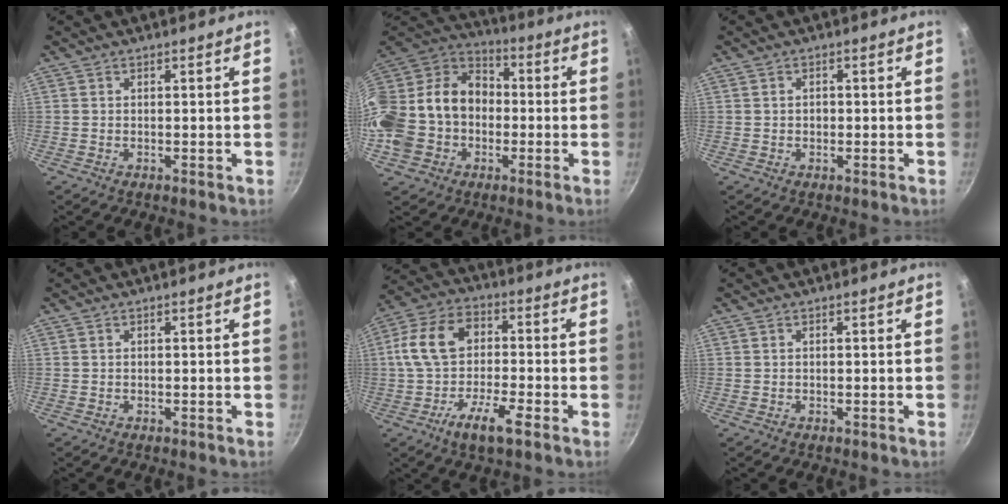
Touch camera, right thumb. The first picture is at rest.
{"total": 23.4, "force": [-3.6, 19.0, 13.1], "torque": [-0.264, 0.063, -0.065]}
{"total": 1.3, "force": [-0.1, 1.1, 0.7], "torque": [-0.011, 0.003, -0.001]}
{"total": 0.0}
{"total": 12.8, "force": [-4.2, 6.4, 10.2], "torque": [-0.190, 0.037, -0.098]}
{"total": 0.0}